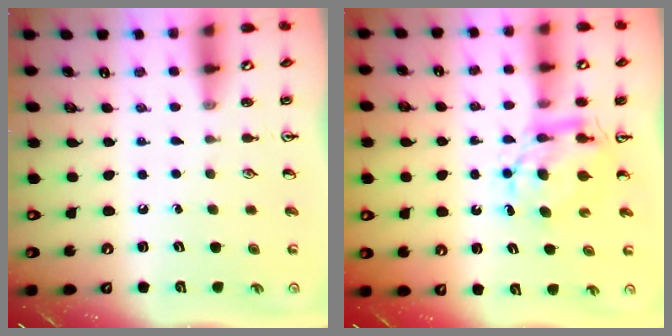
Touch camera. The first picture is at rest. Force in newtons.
{"total": 6.9, "press": 6.9, "slide": 0.5}